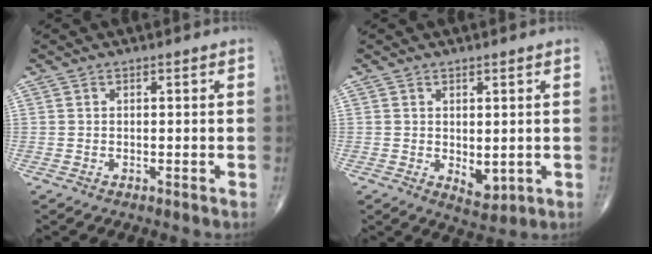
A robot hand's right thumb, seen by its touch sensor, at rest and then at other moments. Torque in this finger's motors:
{"motor_torque": [1.97, 3.04, 0.87, -0.50, 0.26]}